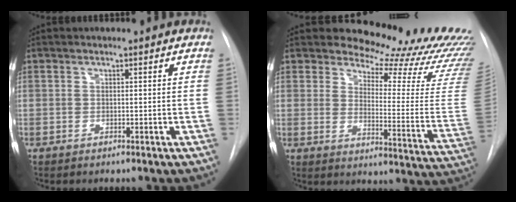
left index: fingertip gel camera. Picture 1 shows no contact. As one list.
[{"total": 21.2, "force": [20.6, 2.2, 4.6], "torque": [-0.055, -0.156, 0.226]}]